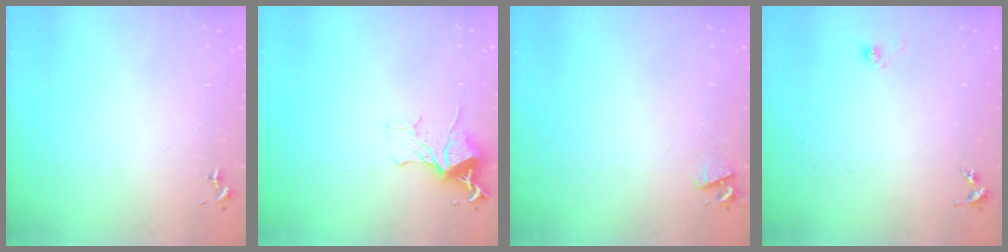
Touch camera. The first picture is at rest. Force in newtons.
{"total": 11.3, "press": 11.3, "slide": 0.9}
{"total": 4.1, "press": 4.0, "slide": 0.6}
{"total": 3.3, "press": 3.0, "slide": 1.2}